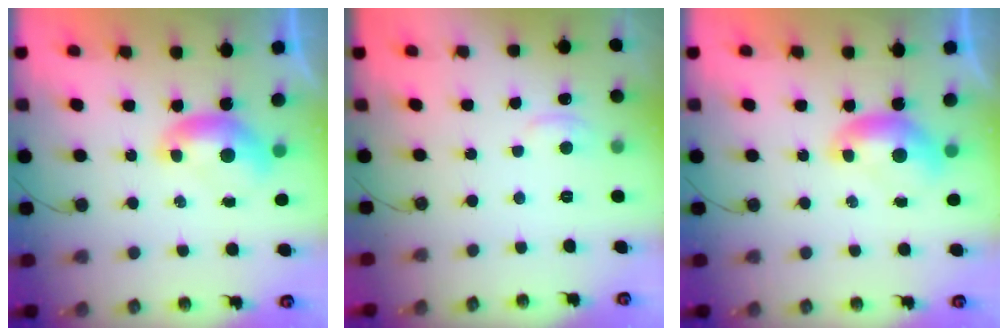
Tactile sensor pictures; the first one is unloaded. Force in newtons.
{"total": 2.0, "press": 1.9, "slide": 0.6}
{"total": 0.0}